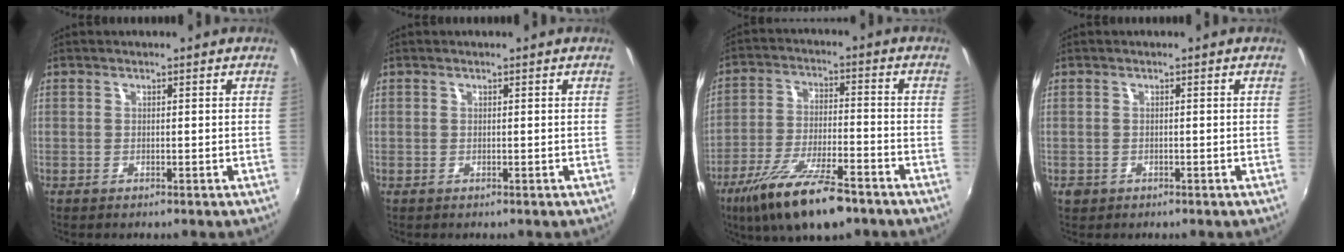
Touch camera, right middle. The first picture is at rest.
{"total": 0.0}
{"total": 15.3, "force": [-10.5, 4.2, 10.3], "torque": [-0.211, -0.034, -0.186]}
{"total": 1.6, "force": [-0.8, 1.3, 0.5], "torque": [-0.013, -0.003, -0.013]}